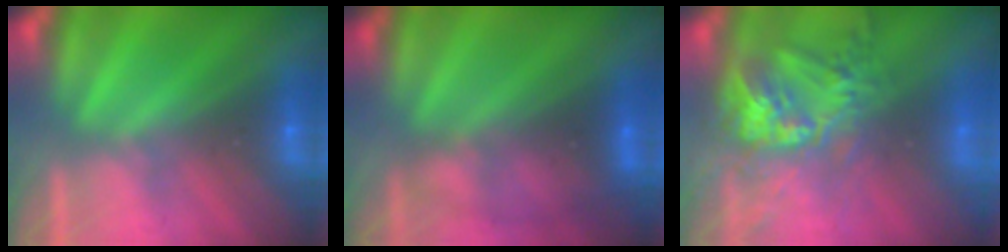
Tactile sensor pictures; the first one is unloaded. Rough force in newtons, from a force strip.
{"total": 2.2}
{"total": 8.6}